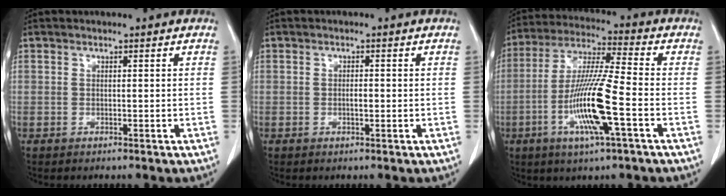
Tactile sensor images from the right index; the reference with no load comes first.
{"total": 1.2, "force": [-0.2, 0.4, 1.1], "torque": [-0.021, 0.001, -0.002]}
{"total": 13.6, "force": [-4.1, 0.4, 12.9], "torque": [-0.259, -0.011, -0.081]}